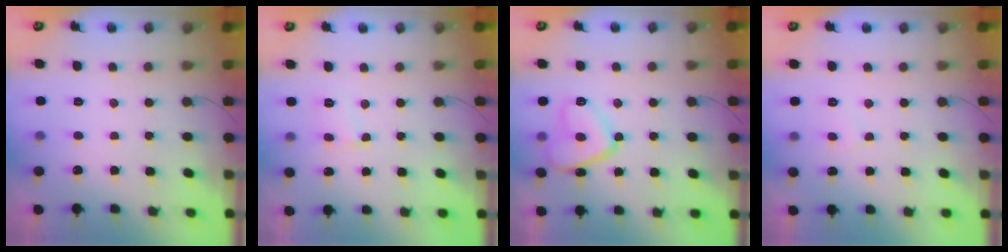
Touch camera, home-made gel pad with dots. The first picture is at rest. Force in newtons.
{"total": 3.8, "press": 3.8, "slide": 0.3}
{"total": 10.8, "press": 10.8, "slide": 1.2}
{"total": 3.0, "press": 3.0, "slide": 0.2}